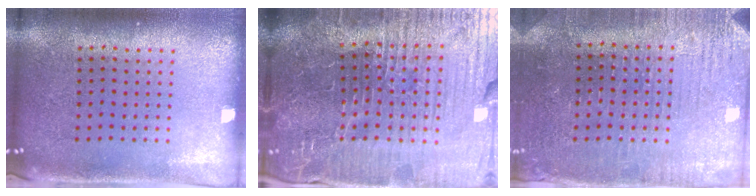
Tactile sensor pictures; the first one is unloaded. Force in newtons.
{"total": 7.3, "press": 6.6, "slide": 3.3}
{"total": 3.0, "press": 2.9, "slide": 0.6}